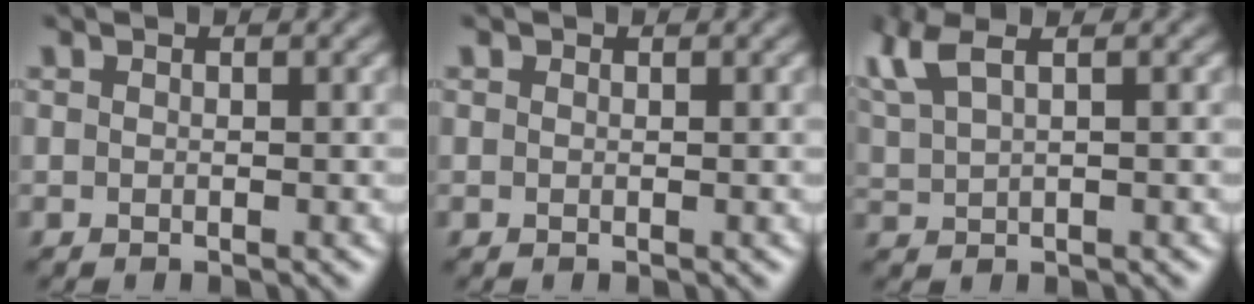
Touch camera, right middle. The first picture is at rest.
{"total": 0.0}
{"total": 5.1, "force": [3.0, 2.1, 3.6], "torque": [-0.093, 0.022, 0.048]}